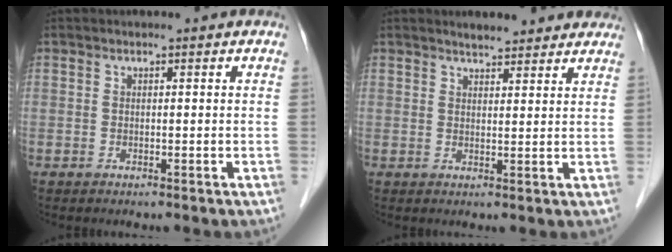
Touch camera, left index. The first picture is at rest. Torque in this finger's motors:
{"motor_torque": [-0.21, 0.08, -0.14, 0.03]}